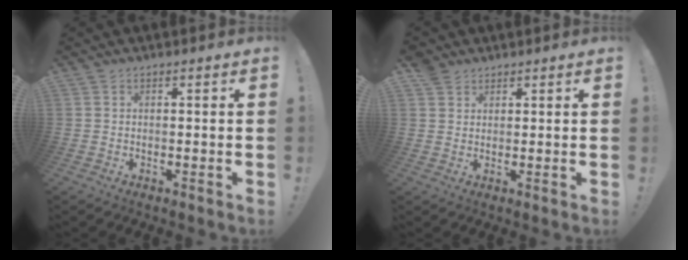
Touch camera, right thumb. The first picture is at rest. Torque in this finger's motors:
{"motor_torque": [0.74, 0.82, 0.17, 0.07, -0.01]}